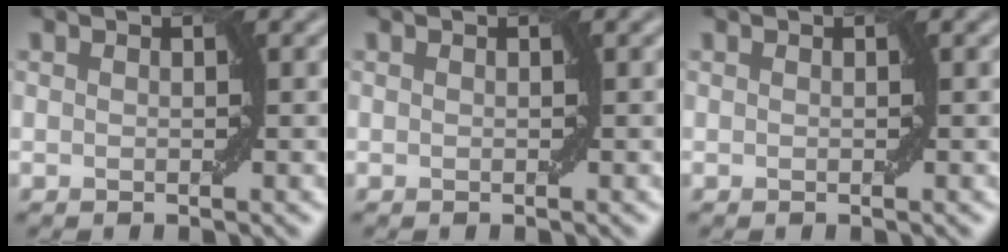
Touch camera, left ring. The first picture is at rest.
{"total": 0.0}
{"total": 0.0}